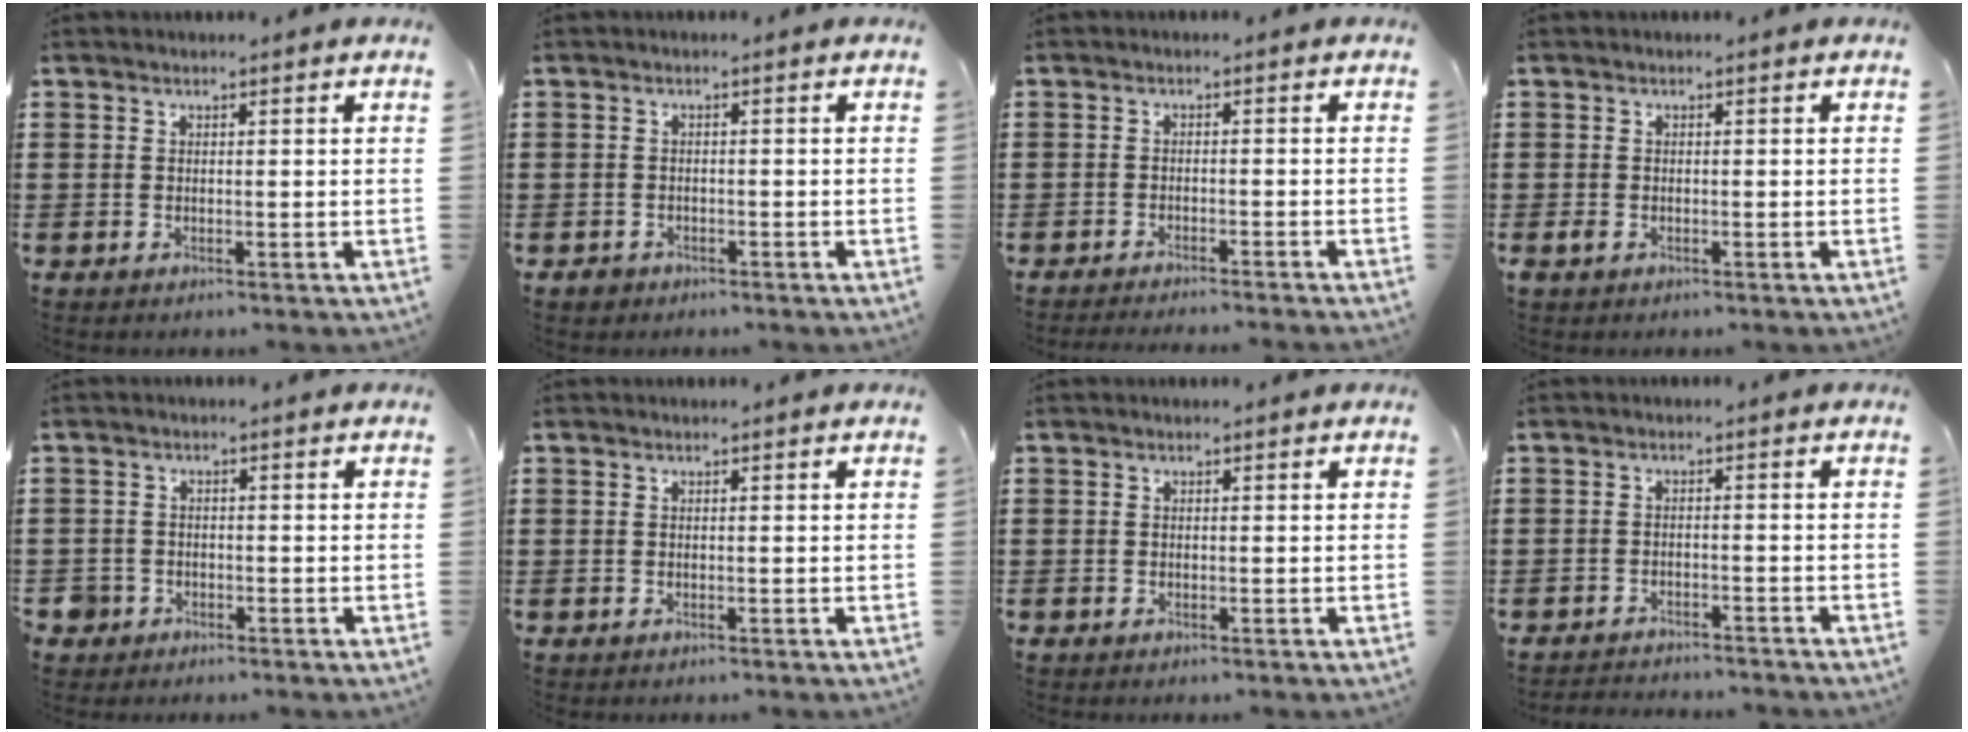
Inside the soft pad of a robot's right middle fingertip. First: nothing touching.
{"total": 1.0, "force": [-0.8, 0.6, 0.2], "torque": [-0.006, 0.000, -0.017]}
{"total": 1.9, "force": [-1.8, -0.3, 0.4], "torque": [-0.006, 0.002, -0.036]}
{"total": 0.9, "force": [-0.5, 0.6, 0.5], "torque": [-0.027, -0.006, -0.014]}
{"total": 2.0, "force": [-1.4, 1.4, 0.2], "torque": [-0.015, -0.002, -0.035]}
{"total": 0.0}
{"total": 0.0}
{"total": 2.3, "force": [-2.3, 0.1, 0.0], "torque": [-0.007, 0.001, -0.049]}